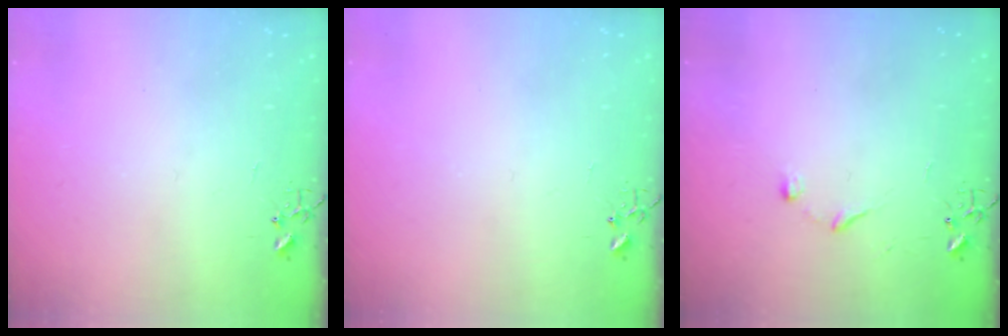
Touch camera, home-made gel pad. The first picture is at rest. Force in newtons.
{"total": 0.0}
{"total": 6.0, "press": 6.0, "slide": 0.5}